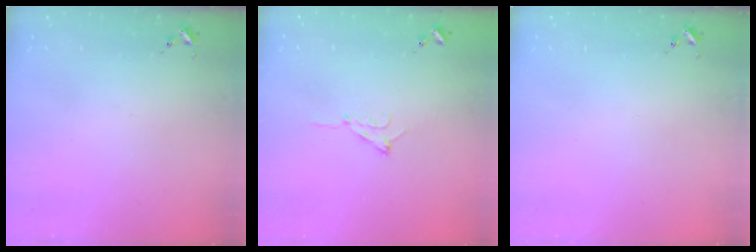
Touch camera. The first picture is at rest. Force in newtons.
{"total": 7.4, "press": 7.3, "slide": 0.8}
{"total": 0.0}